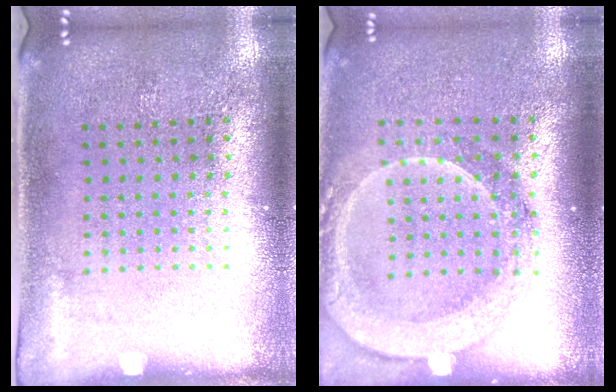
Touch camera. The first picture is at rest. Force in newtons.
{"total": 2.1, "press": 1.9, "slide": 0.9}